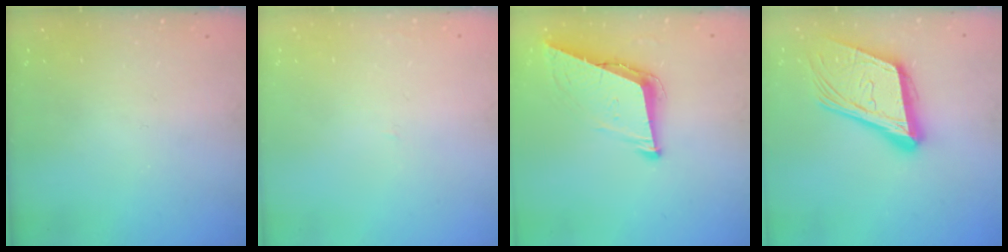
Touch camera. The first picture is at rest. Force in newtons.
{"total": 0.9, "press": 0.9, "slide": 0.1}
{"total": 9.0, "press": 8.6, "slide": 2.6}
{"total": 20.1, "press": 19.6, "slide": 4.5}